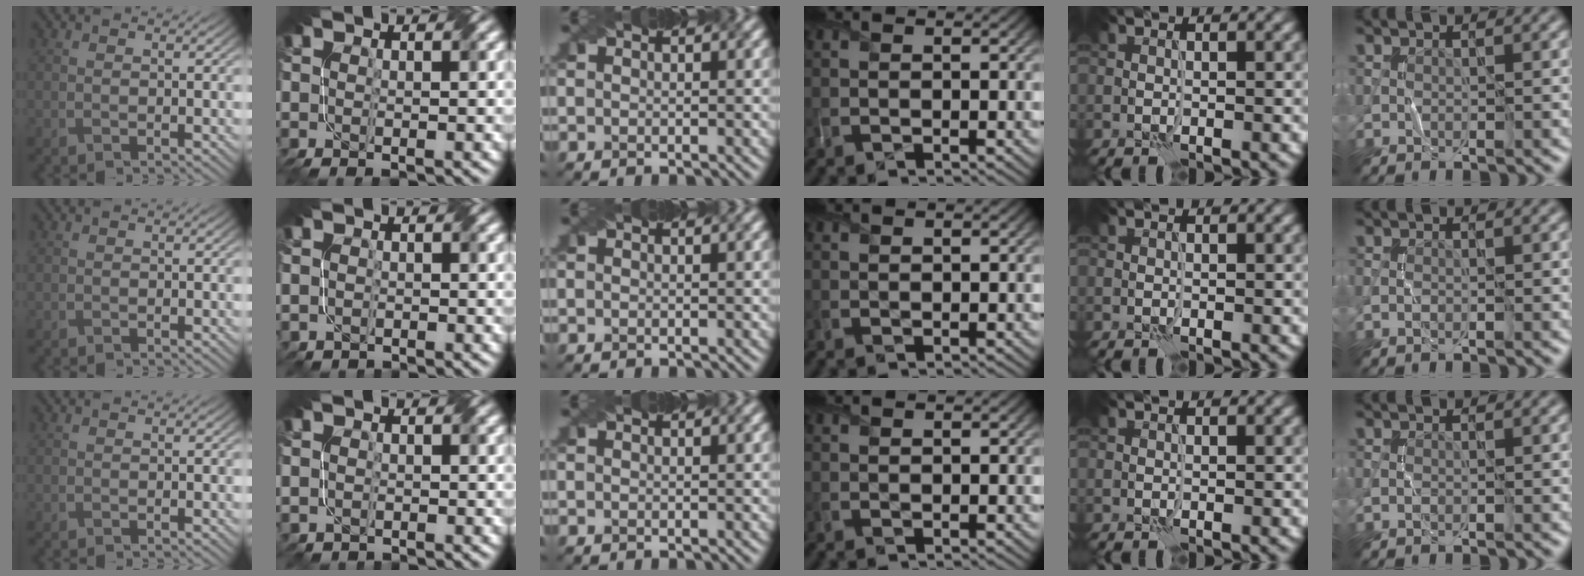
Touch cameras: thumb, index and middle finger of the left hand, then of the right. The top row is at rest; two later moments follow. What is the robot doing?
{"motion": "fold", "object": "netting"}